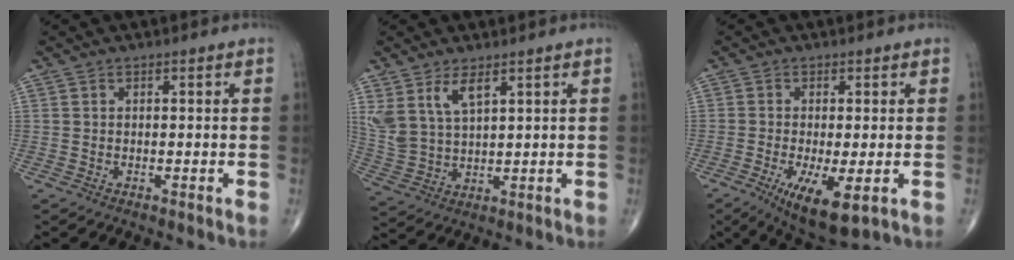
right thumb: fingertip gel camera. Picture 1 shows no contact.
{"total": 8.0, "force": [4.5, 3.5, 5.7], "torque": [-0.117, -0.017, 0.101]}
{"total": 9.3, "force": [-3.1, 2.8, 8.3], "torque": [-0.142, -0.019, -0.045]}